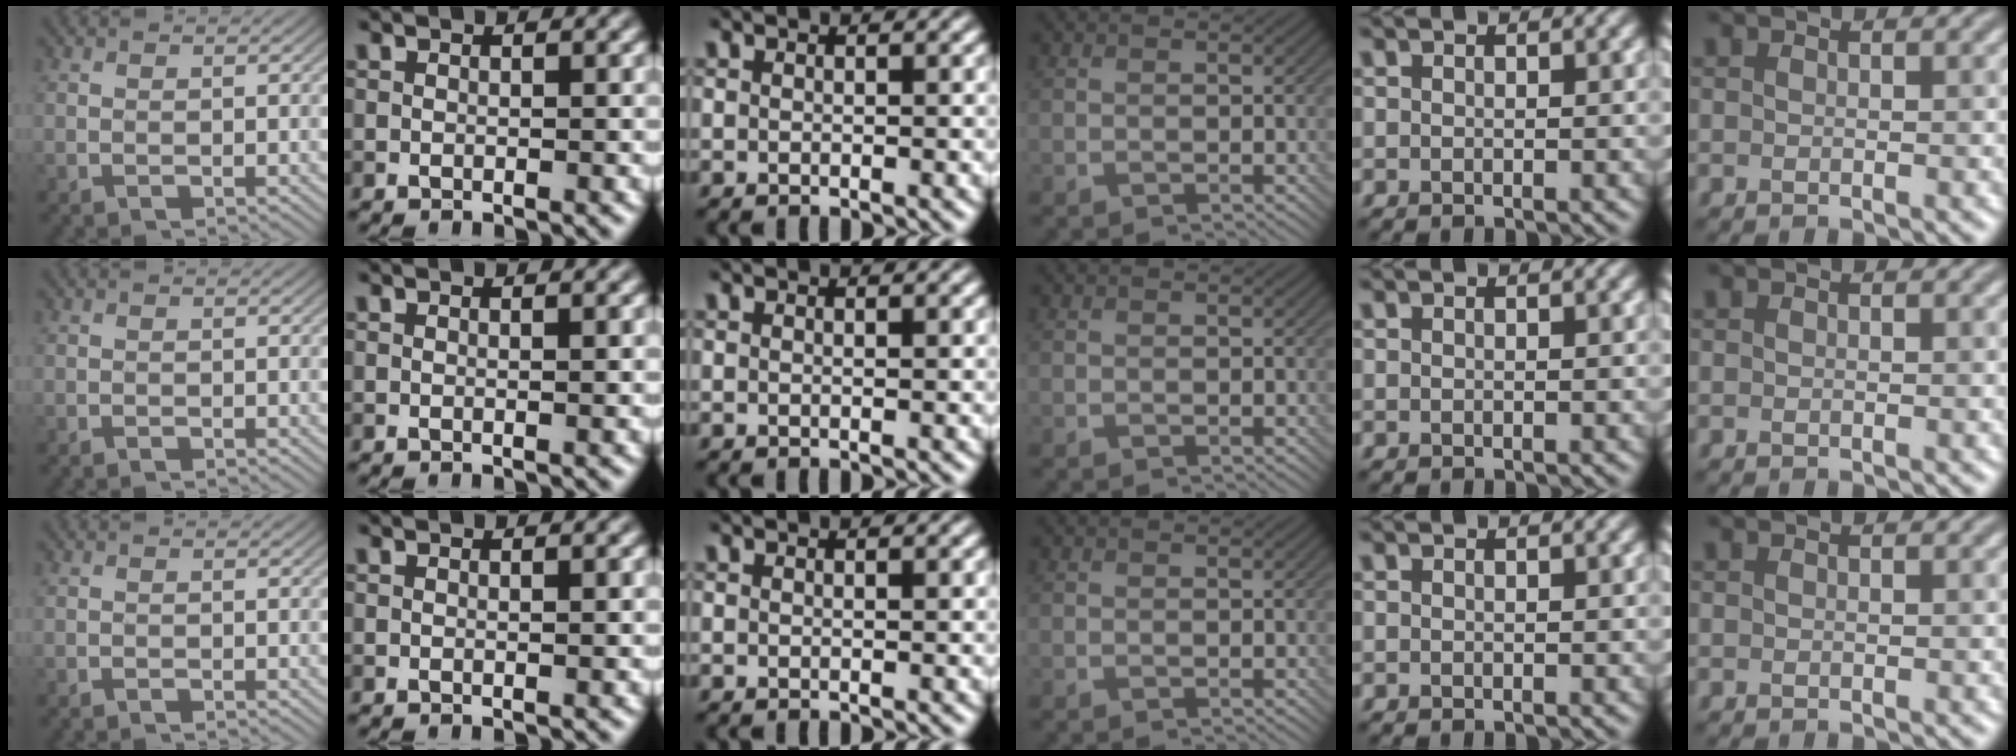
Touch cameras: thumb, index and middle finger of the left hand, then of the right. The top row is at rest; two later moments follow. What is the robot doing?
{"motion": "insert", "object": "bottle cap"}